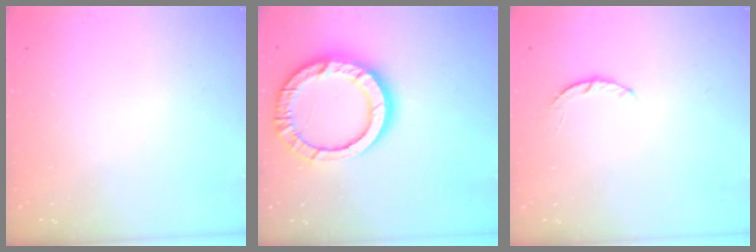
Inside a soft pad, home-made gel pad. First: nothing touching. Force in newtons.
{"total": 16.6, "press": 16.5, "slide": 1.4}
{"total": 3.5, "press": 3.5, "slide": 0.6}